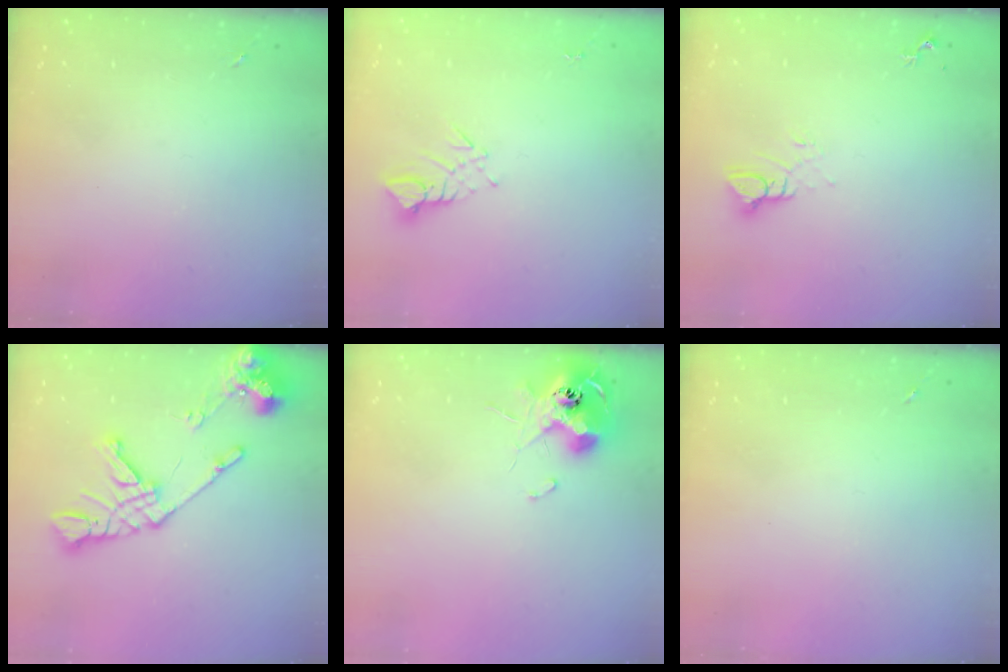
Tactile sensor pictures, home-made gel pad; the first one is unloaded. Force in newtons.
{"total": 3.8, "press": 3.8, "slide": 0.2}
{"total": 5.6, "press": 5.6, "slide": 0.4}
{"total": 17.0, "press": 16.9, "slide": 2.2}
{"total": 11.2, "press": 11.2, "slide": 0.8}
{"total": 0.0}